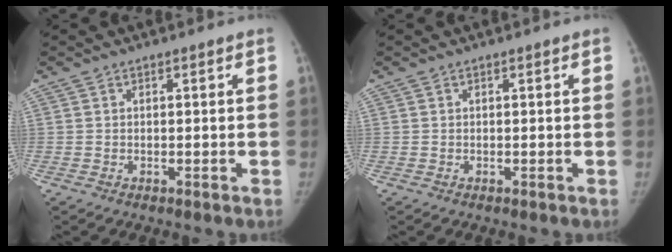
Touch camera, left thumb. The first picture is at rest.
{"total": 0.0}